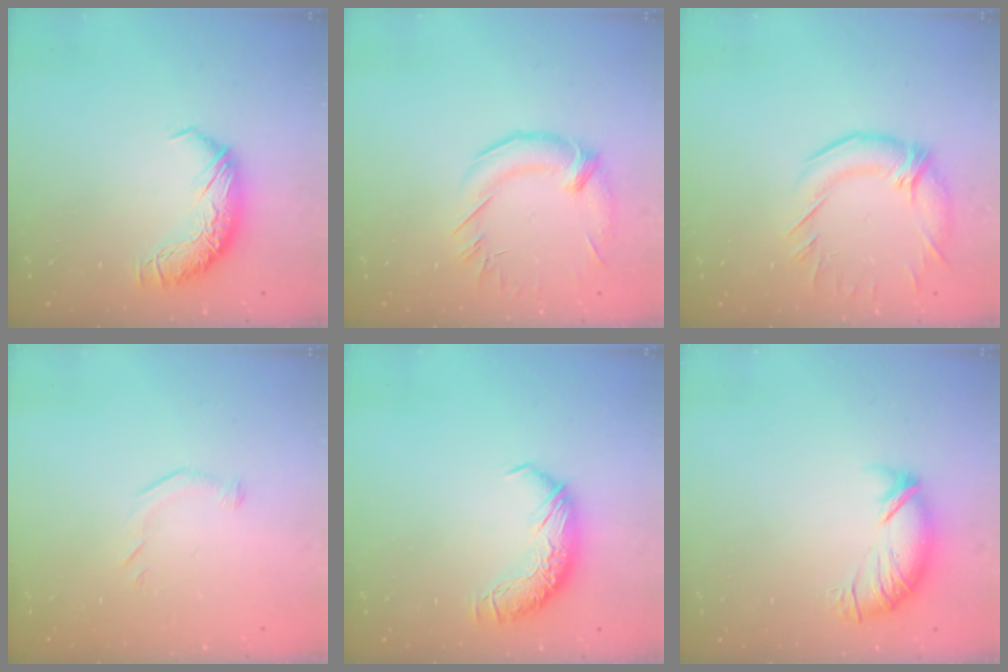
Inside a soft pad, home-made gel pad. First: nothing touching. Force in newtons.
{"total": 1.5, "press": 0.3, "slide": 1.5}
{"total": 2.3, "press": 0.9, "slide": 2.1}
{"total": 7.3, "press": 7.3, "slide": 0.7}
{"total": 0.0}
{"total": 3.8, "press": 3.4, "slide": 1.8}